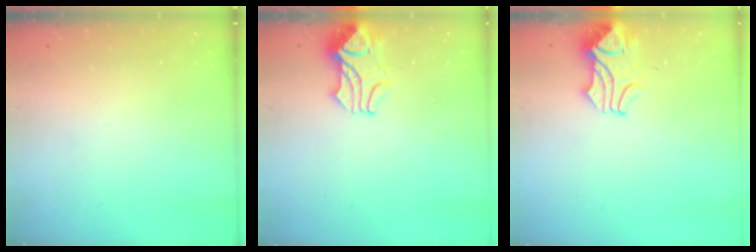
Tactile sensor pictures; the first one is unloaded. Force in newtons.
{"total": 2.2, "press": 2.1, "slide": 0.8}
{"total": 3.7, "press": 3.6, "slide": 0.5}